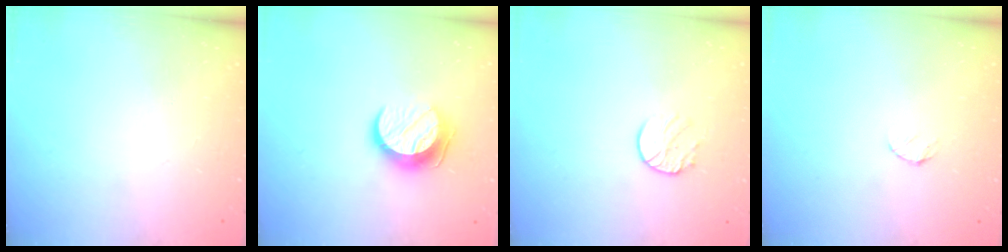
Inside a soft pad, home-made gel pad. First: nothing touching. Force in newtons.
{"total": 10.4, "press": 10.3, "slide": 0.7}
{"total": 8.0, "press": 8.0, "slide": 0.8}
{"total": 3.6, "press": 3.6, "slide": 0.4}